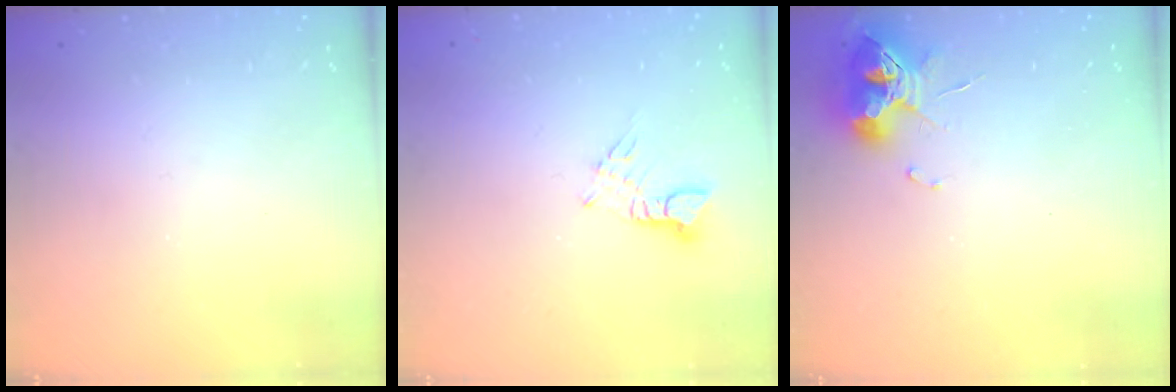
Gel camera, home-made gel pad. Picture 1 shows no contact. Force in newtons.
{"total": 2.3, "press": 2.3, "slide": 0.3}
{"total": 9.9, "press": 9.9, "slide": 0.8}